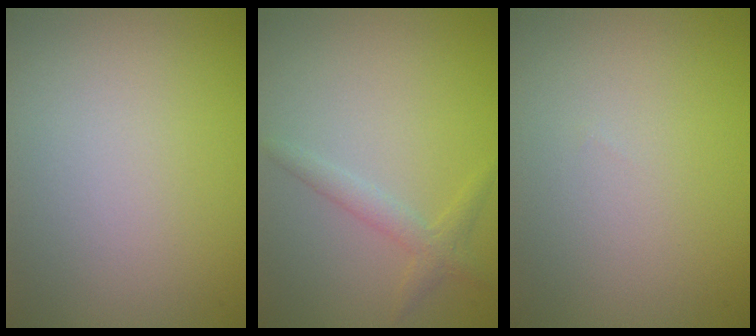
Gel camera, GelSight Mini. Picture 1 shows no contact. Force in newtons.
{"total": 1.7, "press": 1.7, "slide": 0.1}
{"total": 0.0}